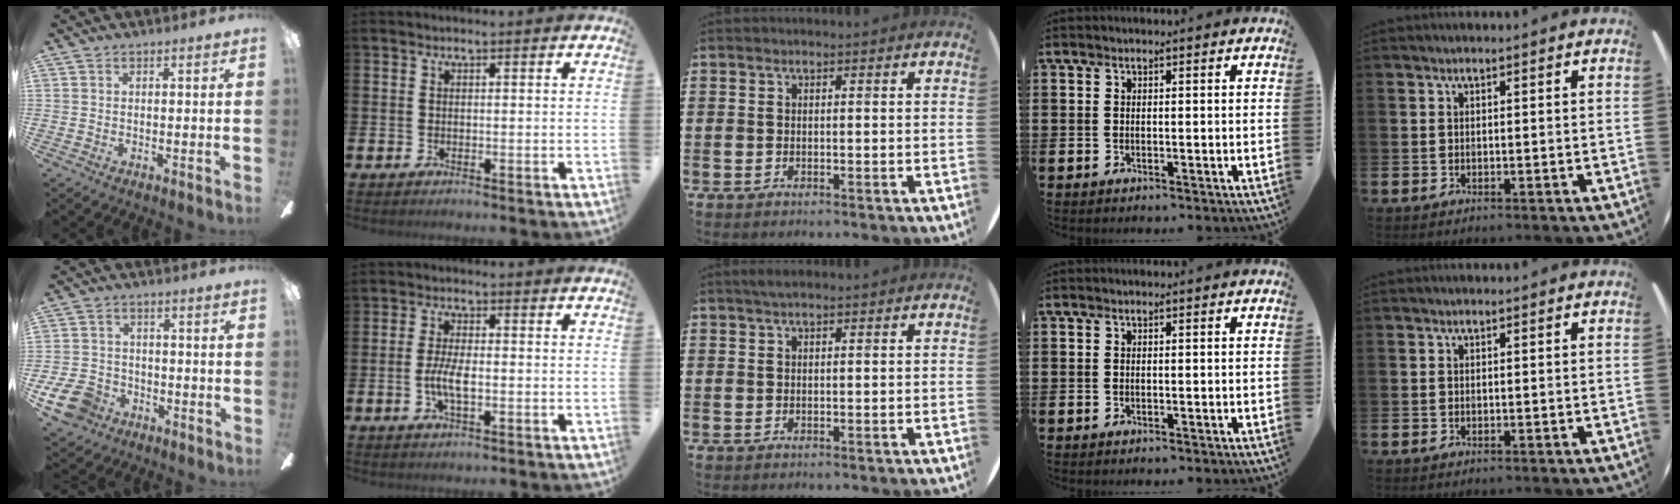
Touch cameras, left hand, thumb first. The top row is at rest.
{"thumb": {"total": 9.6, "force": [-5.2, 6.8, 4.3], "torque": [-0.104, 0.035, -0.097]}, "index": {"total": 4.0, "force": [-0.8, 1.4, 3.7], "torque": [-0.064, -0.003, -0.018]}, "middle": {"total": 1.0, "force": [0.8, 0.1, 0.6], "torque": [-0.013, 0.003, 0.013]}}